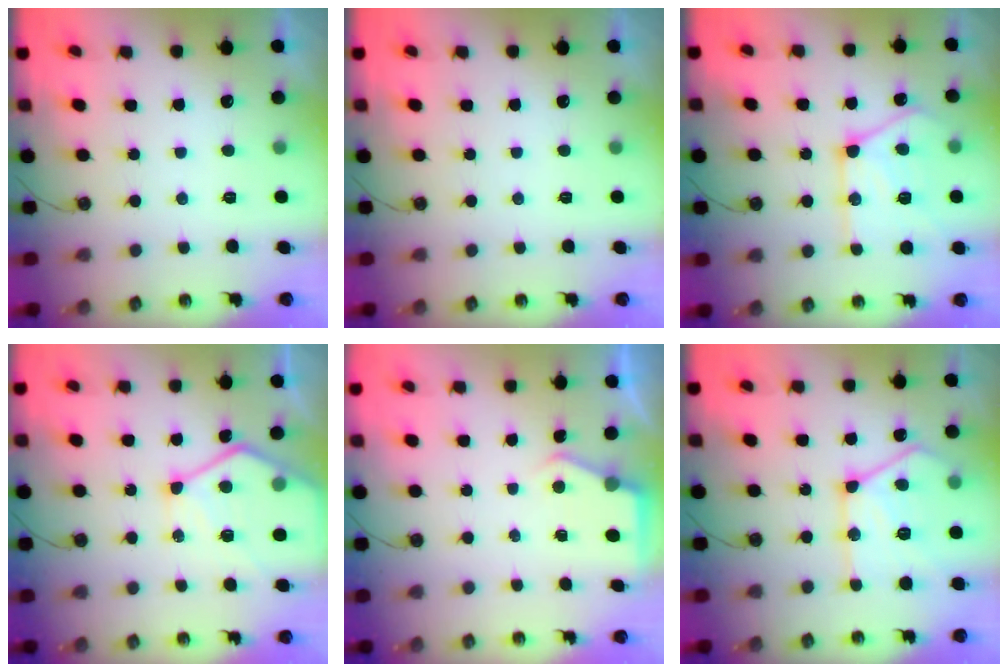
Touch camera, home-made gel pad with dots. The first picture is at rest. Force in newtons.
{"total": 0.0}
{"total": 18.7, "press": 18.7, "slide": 1.3}
{"total": 14.4, "press": 14.3, "slide": 1.4}
{"total": 4.3, "press": 4.2, "slide": 0.5}
{"total": 19.4, "press": 19.2, "slide": 2.2}